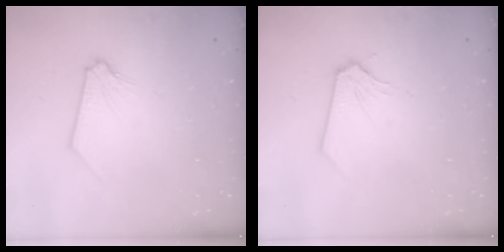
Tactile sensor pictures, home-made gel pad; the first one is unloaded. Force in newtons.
{"total": 0.0}